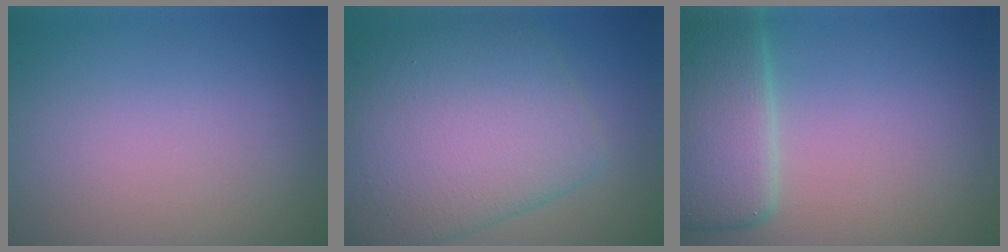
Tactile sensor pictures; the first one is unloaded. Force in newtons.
{"total": 10.3, "press": 10.3, "slide": 0.2}
{"total": 7.1, "press": 7.1, "slide": 0.3}